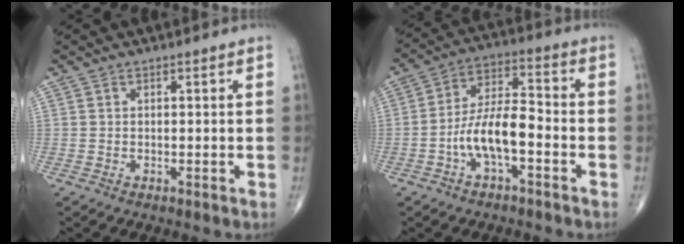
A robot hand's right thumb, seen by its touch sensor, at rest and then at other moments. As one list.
[{"total": 10.2, "force": [-3.4, 4.1, 8.7], "torque": [-0.164, 0.043, -0.068]}]